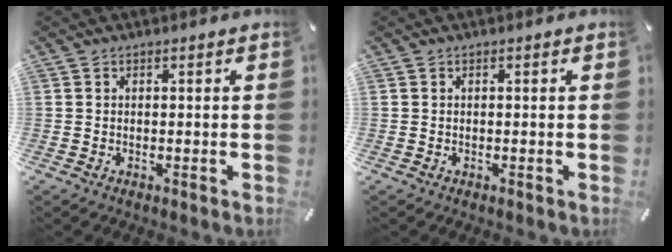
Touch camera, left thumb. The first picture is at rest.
{"total": 0.0}